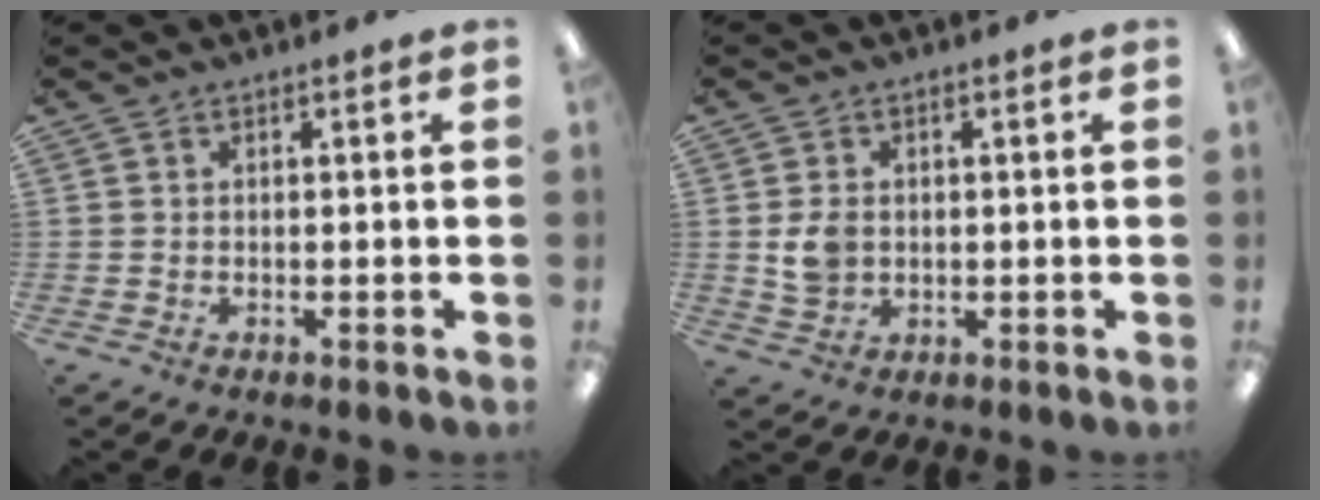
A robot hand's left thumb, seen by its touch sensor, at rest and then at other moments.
{"total": 4.8, "force": [0.3, 3.8, 3.1], "torque": [-0.047, 0.000, 0.002]}